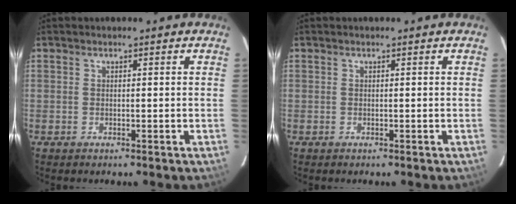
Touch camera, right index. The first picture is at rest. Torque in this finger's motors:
{"motor_torque": [0.01, -0.01, 0.01, 0.00]}